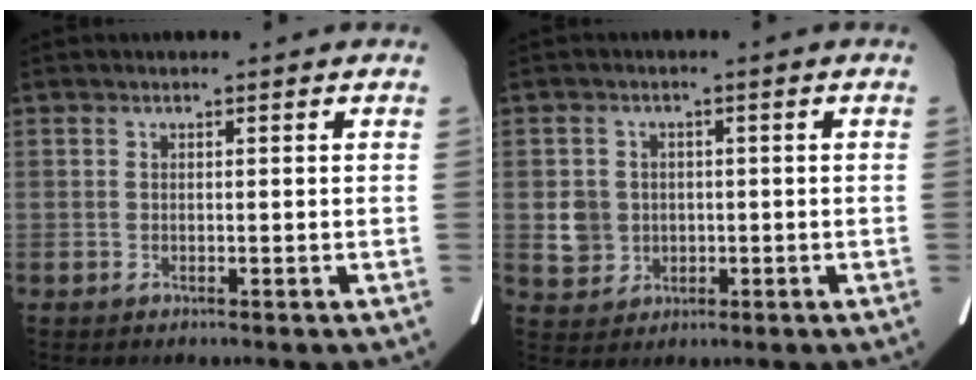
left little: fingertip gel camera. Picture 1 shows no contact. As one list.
[{"total": 4.6, "force": [-0.2, 4.5, 0.9], "torque": [-0.021, 0.010, 0.008]}]